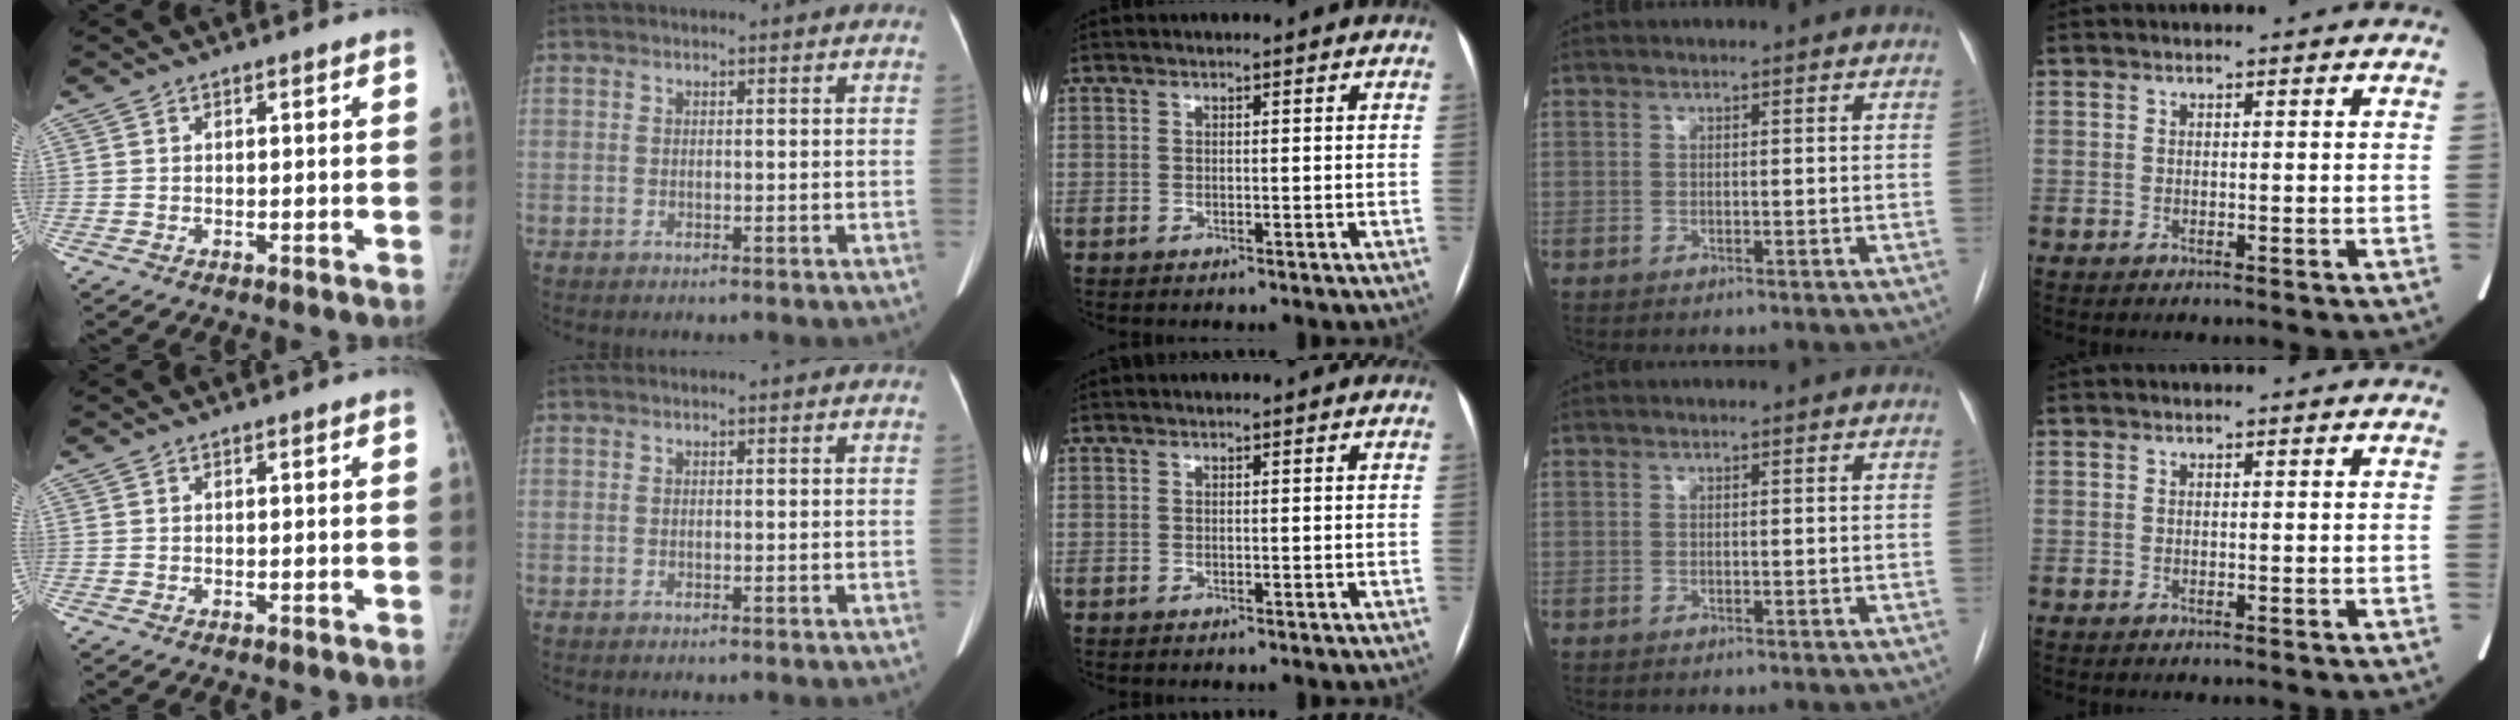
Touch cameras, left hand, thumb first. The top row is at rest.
{}